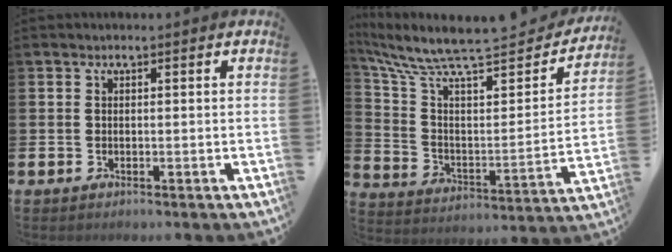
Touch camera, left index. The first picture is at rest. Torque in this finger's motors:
{"motor_torque": [0.14, -0.87, 0.63, 0.21]}